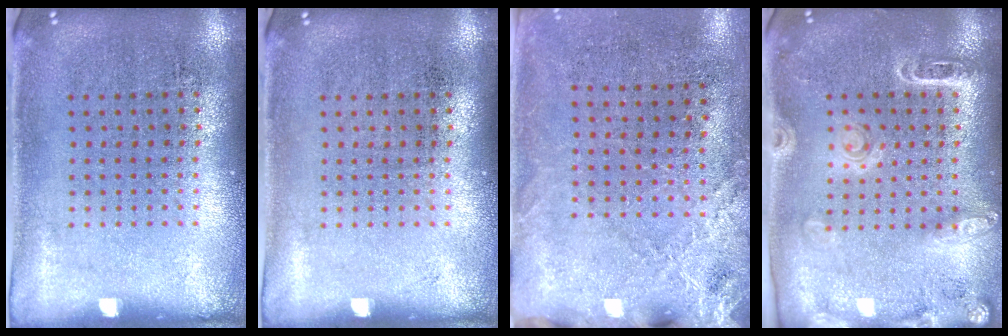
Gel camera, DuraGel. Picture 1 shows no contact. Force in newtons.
{"total": 0.0}
{"total": 2.6, "press": 2.3, "slide": 1.1}
{"total": 1.8, "press": 1.7, "slide": 0.4}